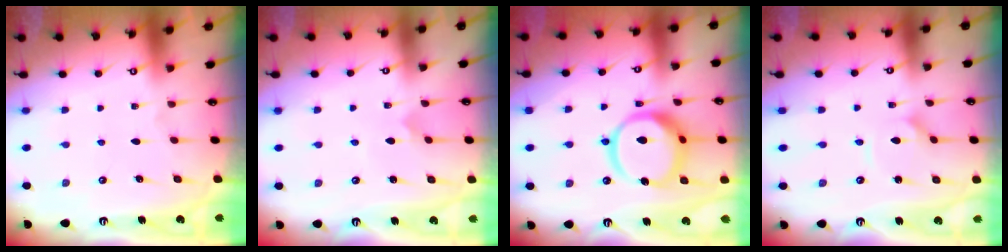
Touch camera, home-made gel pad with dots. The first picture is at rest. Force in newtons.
{"total": 1.3, "press": 1.3, "slide": 0.1}
{"total": 16.7, "press": 16.6, "slide": 1.9}
{"total": 2.5, "press": 2.5, "slide": 0.2}